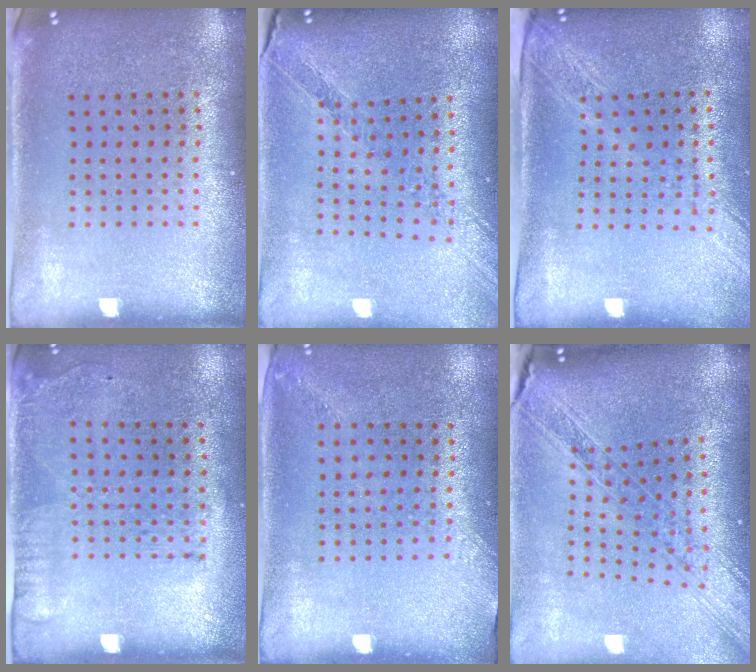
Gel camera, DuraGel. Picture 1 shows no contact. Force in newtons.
{"total": 1.1, "press": 1.1, "slide": 0.1}
{"total": 2.1, "press": 1.7, "slide": 1.2}
{"total": 1.8, "press": 1.2, "slide": 1.3}
{"total": 1.3, "press": 1.0, "slide": 0.8}
{"total": 1.9, "press": 1.7, "slide": 0.9}